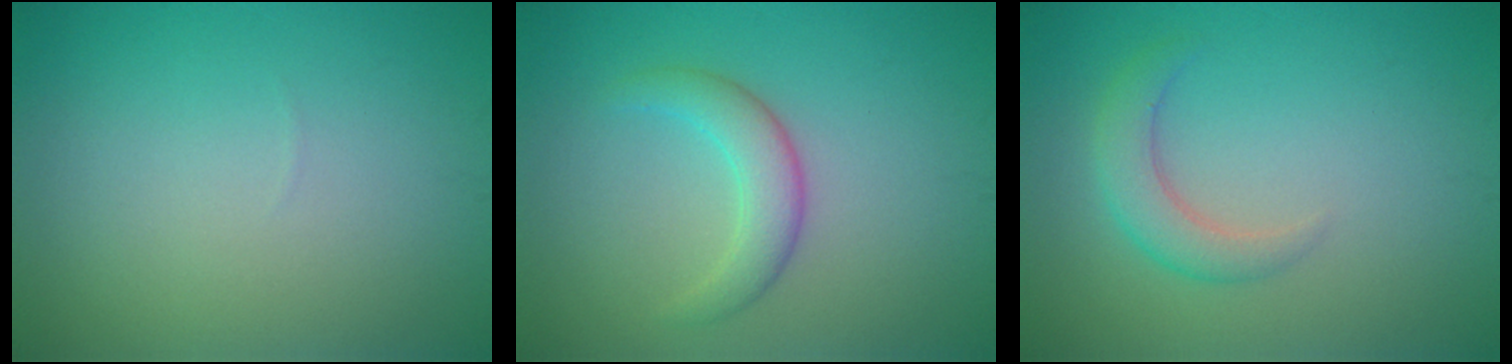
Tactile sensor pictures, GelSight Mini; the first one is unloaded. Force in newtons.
{"total": 3.0, "press": 3.0, "slide": 0.2}
{"total": 2.8, "press": 2.8, "slide": 0.1}